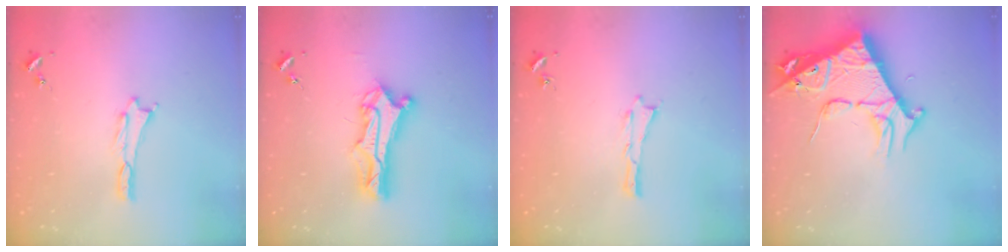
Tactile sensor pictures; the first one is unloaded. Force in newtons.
{"total": 8.8, "press": 8.7, "slide": 0.7}
{"total": 0.0}
{"total": 10.3, "press": 10.2, "slide": 1.3}